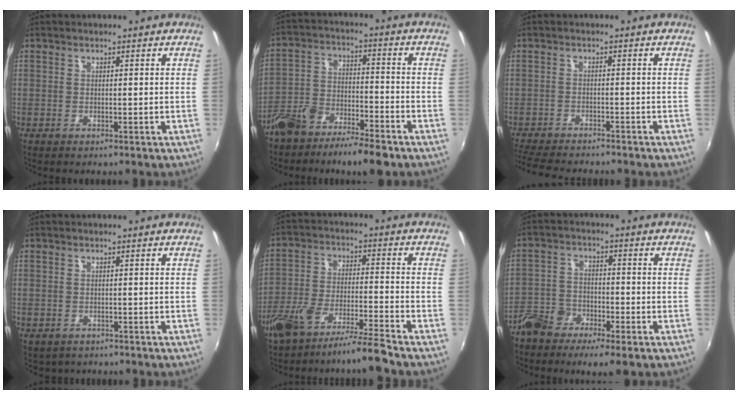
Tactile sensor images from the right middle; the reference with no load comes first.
{"total": 10.1, "force": [-7.1, 3.7, 6.1], "torque": [-0.132, 0.006, -0.131]}
{"total": 9.0, "force": [-8.3, 1.4, 3.3], "torque": [-0.091, -0.020, -0.139]}
{"total": 1.7, "force": [-0.9, 1.4, 0.4], "torque": [-0.013, -0.006, -0.010]}
{"total": 9.7, "force": [-8.1, -0.1, 5.4], "torque": [-0.118, -0.005, -0.146]}
{"total": 7.4, "force": [-5.5, 3.1, 3.8], "torque": [-0.092, -0.002, -0.110]}